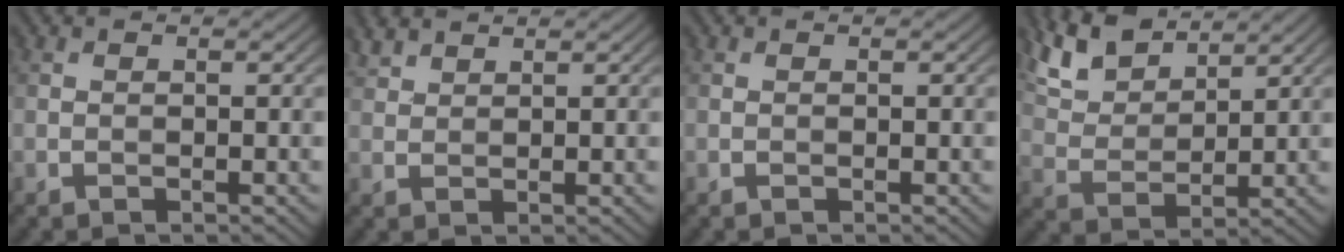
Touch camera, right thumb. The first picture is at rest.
{"total": 2.2, "force": [1.9, 0.7, 0.7], "torque": [-0.020, 0.006, 0.047]}
{"total": 0.0}
{"total": 8.2, "force": [6.2, 3.2, 4.3], "torque": [-0.111, 0.011, 0.127]}